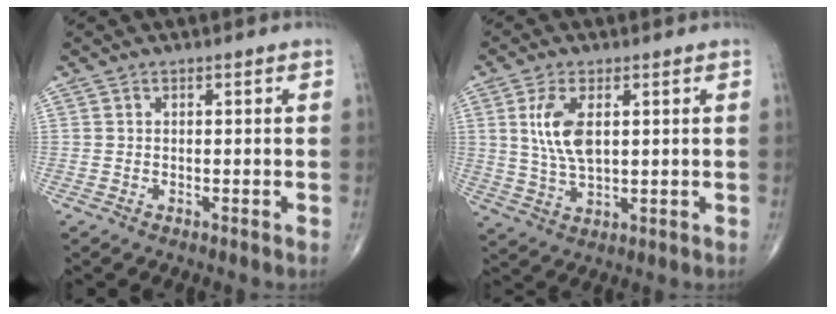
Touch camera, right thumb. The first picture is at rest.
{"total": 7.9, "force": [2.0, 3.7, 6.7], "torque": [-0.137, -0.014, 0.042]}